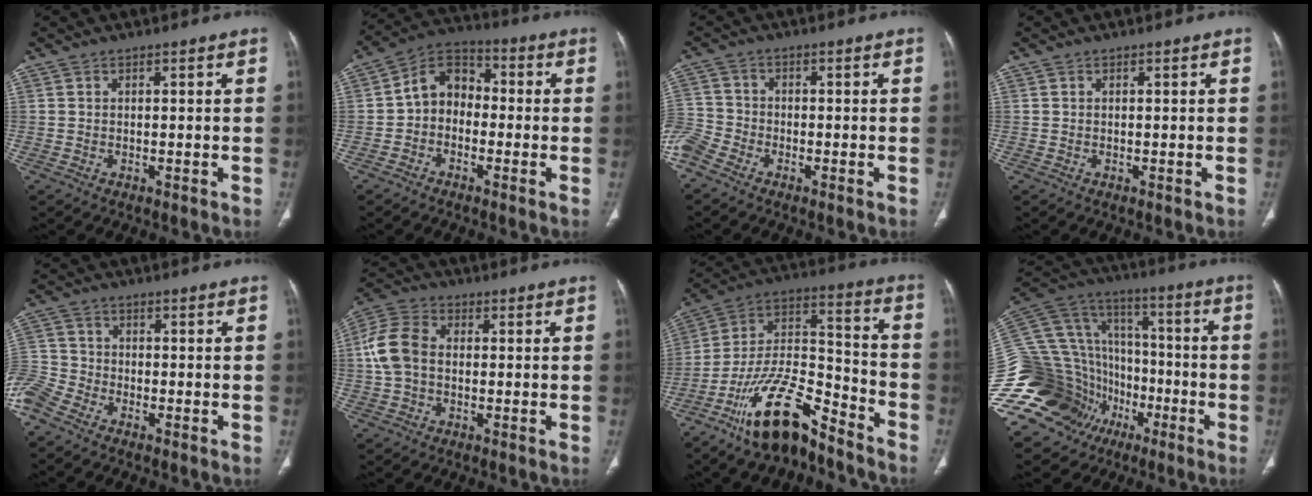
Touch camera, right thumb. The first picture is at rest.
{"total": 8.6, "force": [-1.1, 6.8, 5.1], "torque": [-0.057, 0.037, -0.038]}
{"total": 5.9, "force": [-4.2, 3.5, 2.4], "torque": [-0.062, 0.008, -0.095]}
{"total": 0.0}
{"total": 6.7, "force": [-5.0, 3.4, 2.8], "torque": [-0.077, 0.011, -0.112]}
{"total": 9.2, "force": [0.2, 6.7, 6.4], "torque": [-0.134, 0.025, -0.004]}
{"total": 17.9, "force": [-12.8, 6.3, 10.8], "torque": [-0.180, 0.091, -0.229]}
{"total": 34.8, "force": [-14.3, 26.6, 17.3], "torque": [-0.424, 0.082, -0.239]}